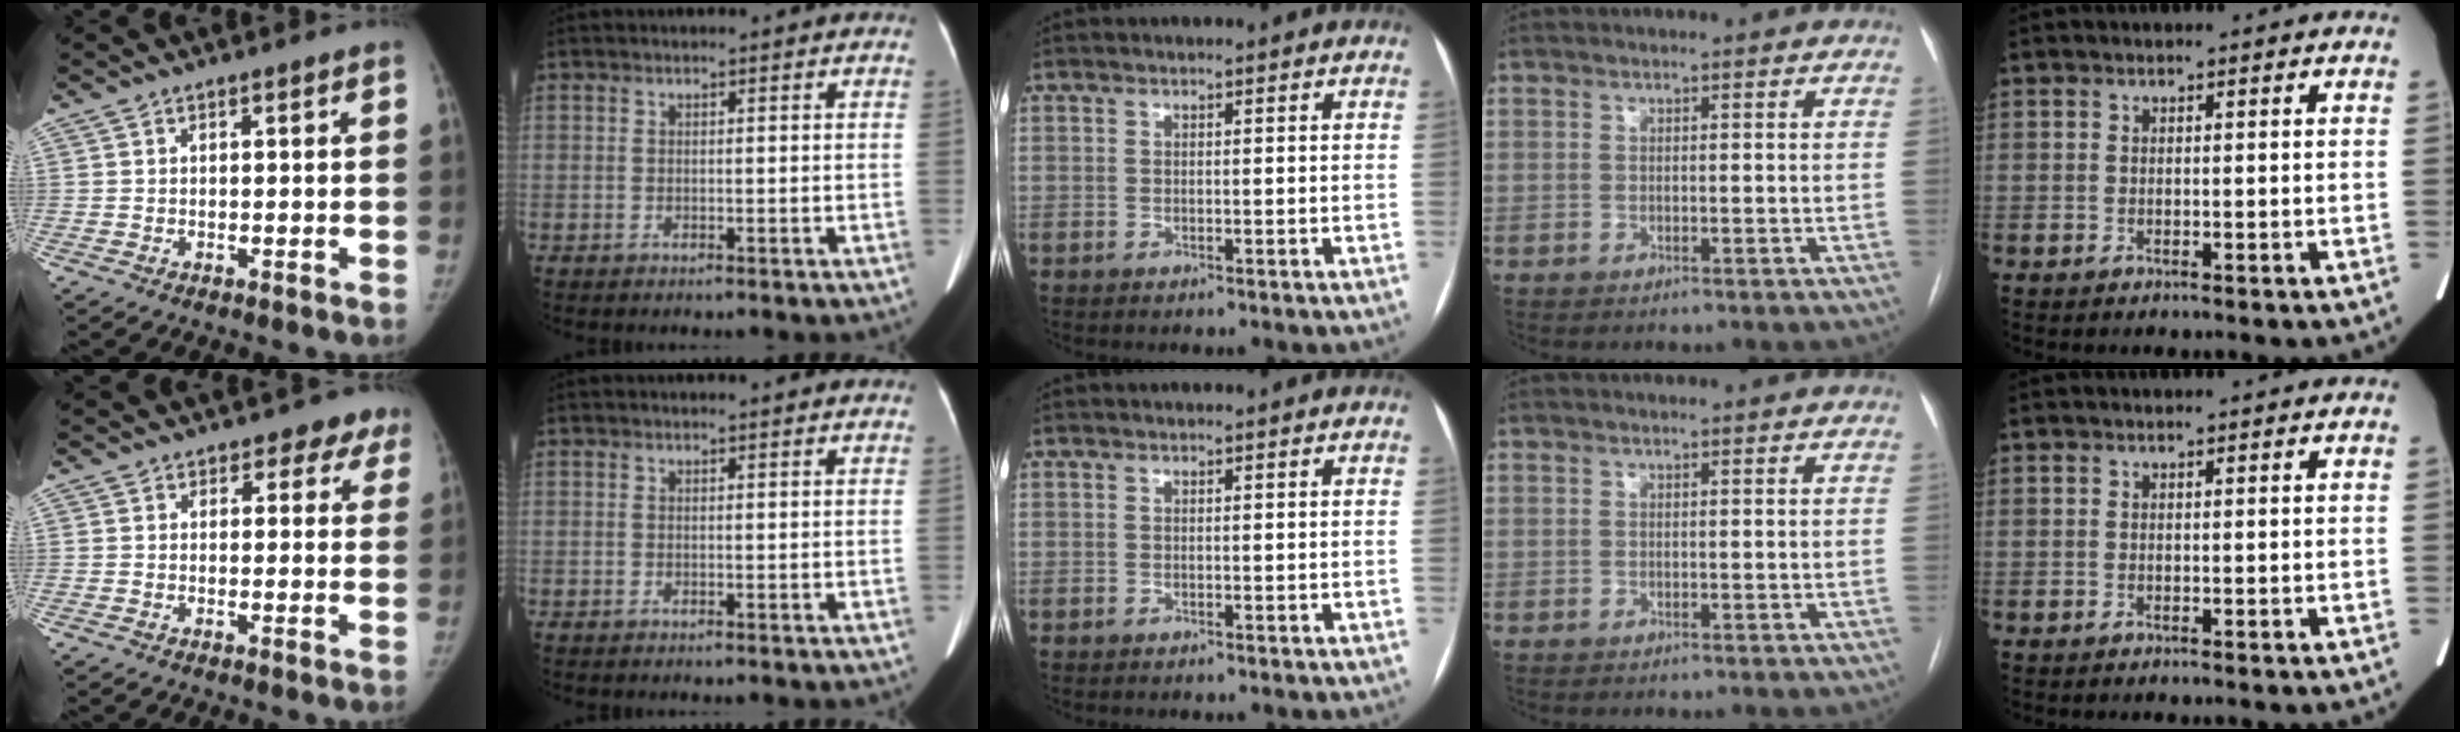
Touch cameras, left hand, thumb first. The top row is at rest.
{"thumb": {"total": 4.4, "force": [3.2, 2.9, 0.9], "torque": [0.029, -0.014, 0.021]}, "index": {"total": 1.1, "force": [1.1, 0.0, 0.2], "torque": [-0.012, 0.004, 0.009]}}